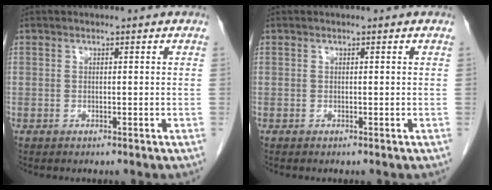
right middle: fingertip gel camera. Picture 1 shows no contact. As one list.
[{"total": 0.0}]